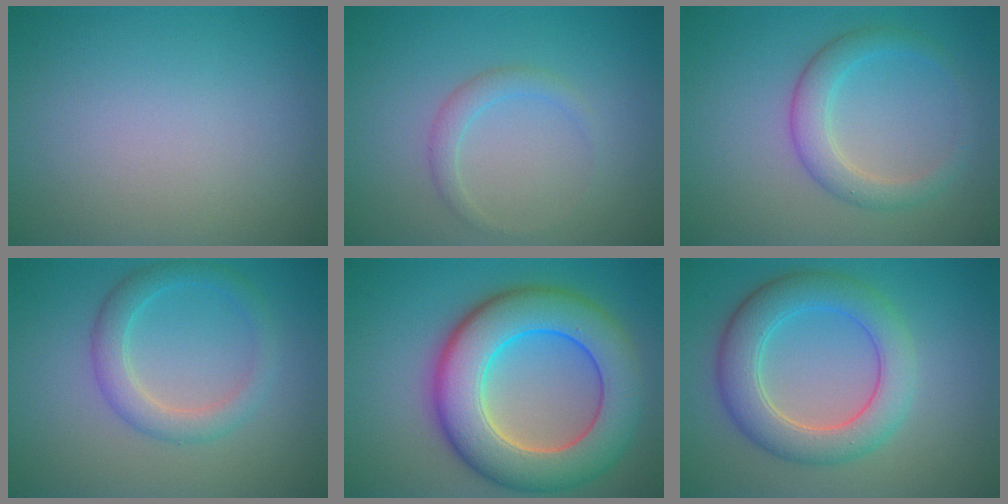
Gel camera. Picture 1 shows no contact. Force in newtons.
{"total": 1.5, "press": 1.5, "slide": 0.1}
{"total": 3.1, "press": 3.1, "slide": 0.1}
{"total": 3.0, "press": 3.0, "slide": 0.1}
{"total": 11.1, "press": 11.1, "slide": 0.3}
{"total": 5.9, "press": 5.9, "slide": 0.4}